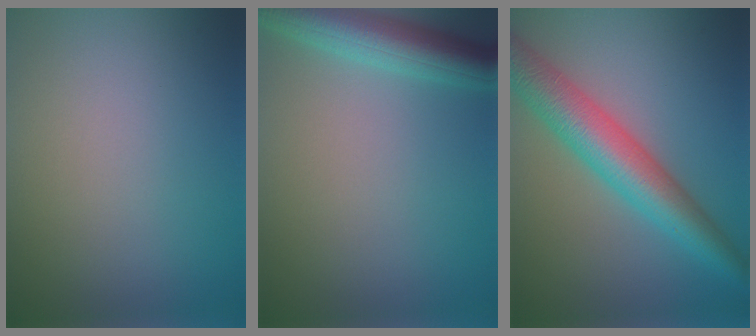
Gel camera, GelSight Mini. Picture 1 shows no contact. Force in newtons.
{"total": 5.6, "press": 5.6, "slide": 0.3}
{"total": 7.1, "press": 7.1, "slide": 0.1}